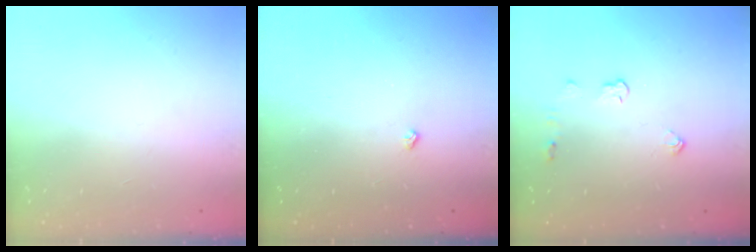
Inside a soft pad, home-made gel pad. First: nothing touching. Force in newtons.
{"total": 2.2, "press": 2.1, "slide": 0.4}
{"total": 3.8, "press": 3.8, "slide": 0.6}